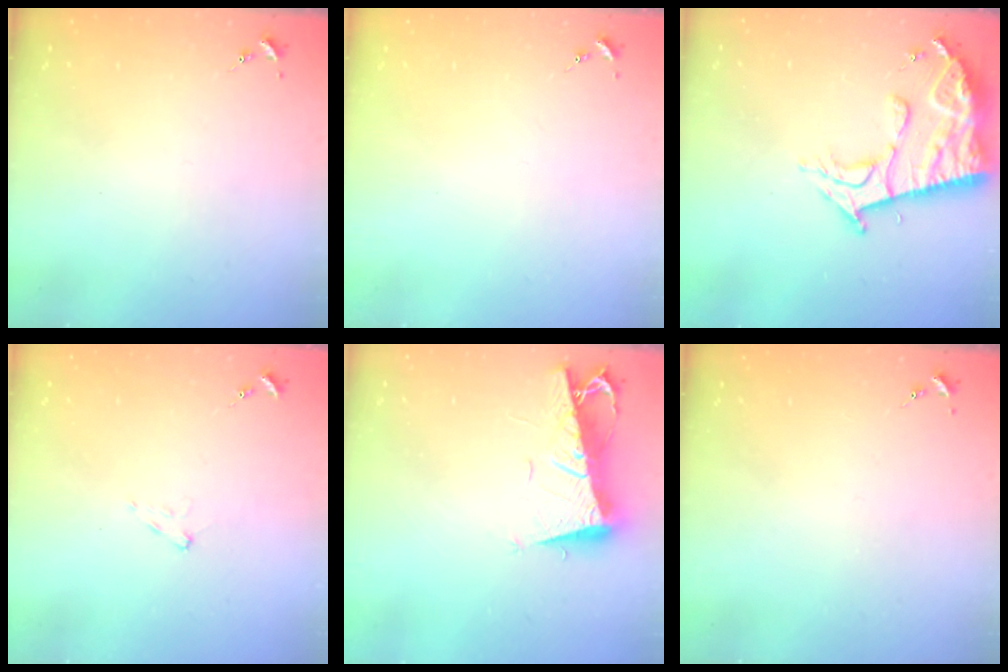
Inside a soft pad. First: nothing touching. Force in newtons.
{"total": 0.0}
{"total": 14.4, "press": 14.3, "slide": 1.2}
{"total": 6.0, "press": 6.0, "slide": 0.6}
{"total": 10.6, "press": 10.5, "slide": 1.3}
{"total": 0.0}